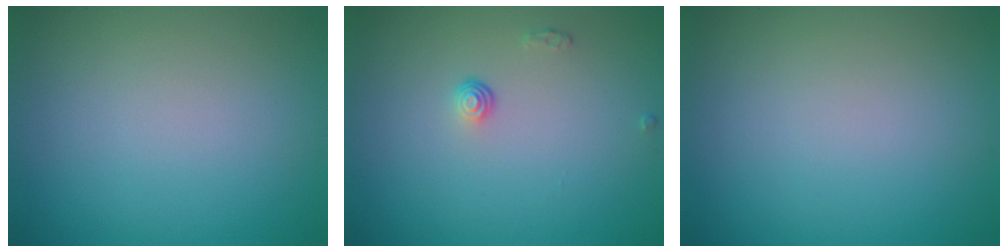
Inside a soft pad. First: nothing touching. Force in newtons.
{"total": 1.0, "press": 0.7, "slide": 0.8}
{"total": 0.0}